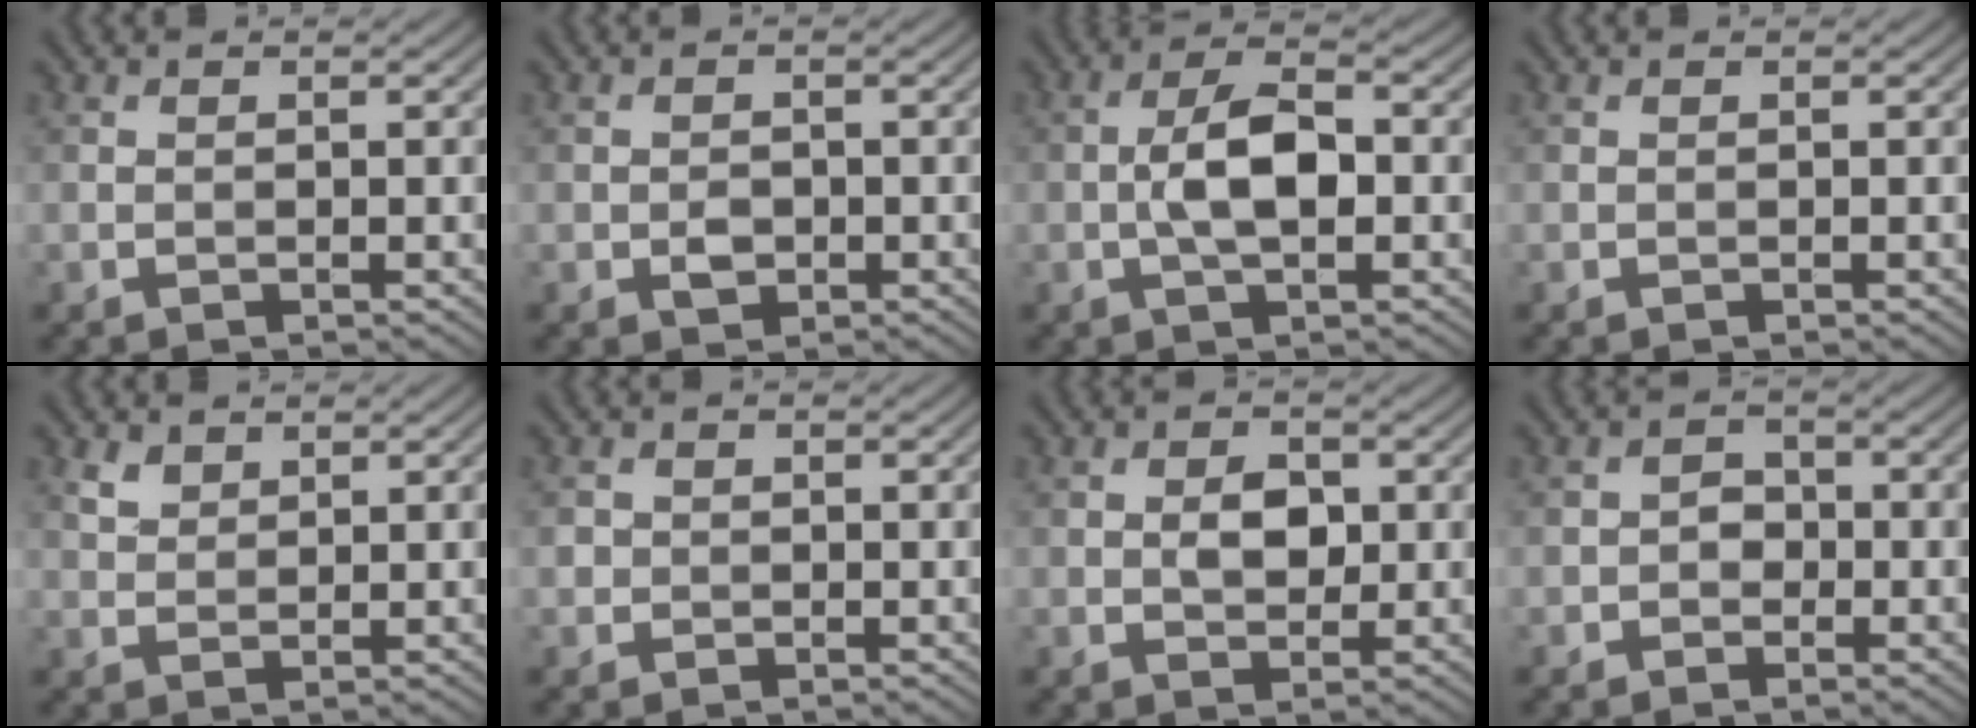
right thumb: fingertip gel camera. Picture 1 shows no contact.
{"total": 1.9, "force": [-0.6, 1.4, 1.1], "torque": [-0.020, -0.004, -0.012]}
{"total": 5.9, "force": [-0.7, 2.5, 5.3], "torque": [-0.105, 0.008, -0.020]}
{"total": 0.0}
{"total": 2.1, "force": [1.6, 1.2, 0.8], "torque": [-0.022, -0.001, 0.036]}
{"total": 1.2, "force": [0.0, 1.2, 0.2], "torque": [0.000, -0.004, -0.003]}
{"total": 3.4, "force": [0.4, 2.4, 2.4], "torque": [-0.047, -0.001, 0.002]}
{"total": 2.0, "force": [-0.7, 1.7, 0.8], "torque": [-0.007, 0.002, -0.020]}